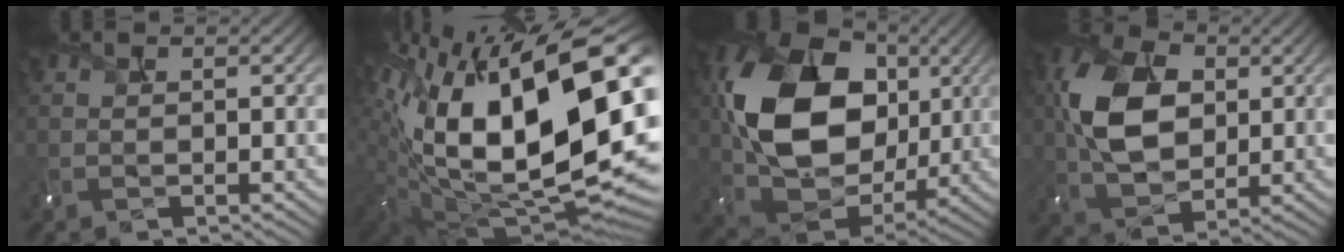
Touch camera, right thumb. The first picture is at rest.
{"total": 22.1, "force": [4.7, 11.3, 18.4], "torque": [-0.350, -0.031, 0.100]}
{"total": 16.8, "force": [3.4, 12.3, 10.8], "torque": [-0.227, 0.005, 0.062]}
{"total": 10.5, "force": [2.1, 7.2, 7.5], "torque": [-0.178, 0.012, 0.032]}